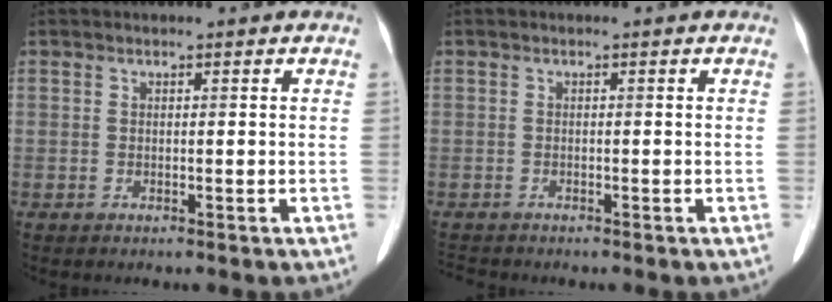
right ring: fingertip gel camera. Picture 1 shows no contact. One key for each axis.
{"total": 1.4, "fx": -1.3, "fy": 0.2, "fz": 0.1, "tx": -0.004, "ty": -0.006, "tz": -0.021}